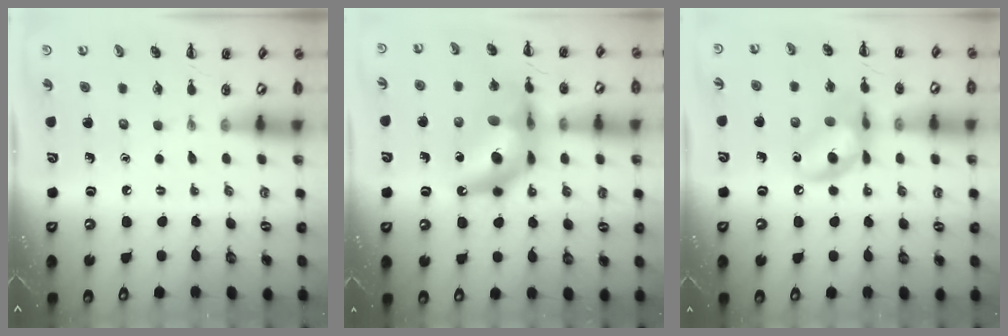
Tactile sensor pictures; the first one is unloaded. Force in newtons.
{"total": 16.2, "press": 15.6, "slide": 4.3}
{"total": 13.0, "press": 12.8, "slide": 2.3}